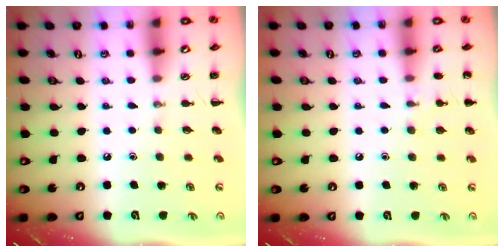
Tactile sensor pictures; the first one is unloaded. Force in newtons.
{"total": 6.6, "press": 6.4, "slide": 1.9}